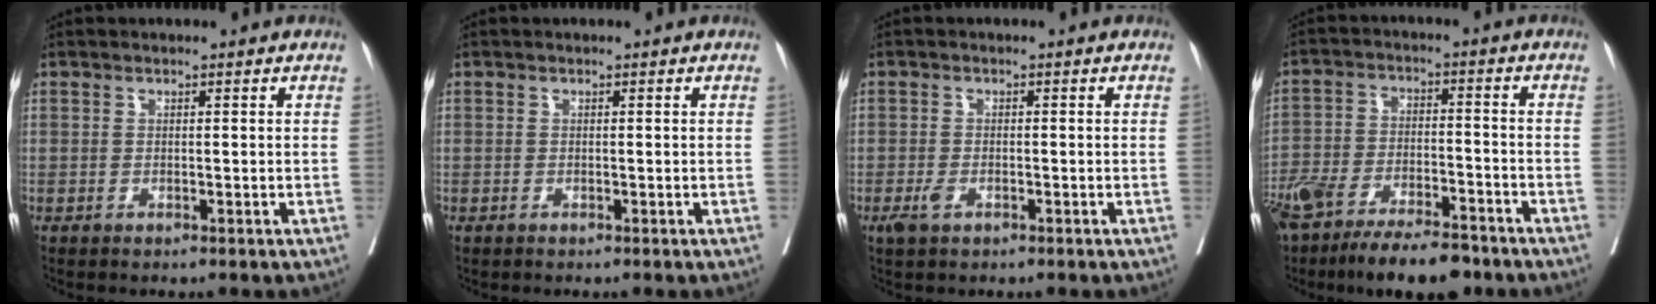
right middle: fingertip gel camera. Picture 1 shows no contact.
{"total": 0.0}
{"total": 2.0, "force": [-1.0, 1.1, 1.4], "torque": [-0.030, 0.000, -0.015]}
{"total": 16.1, "force": [-12.1, 5.0, 9.3], "torque": [-0.184, -0.017, -0.203]}